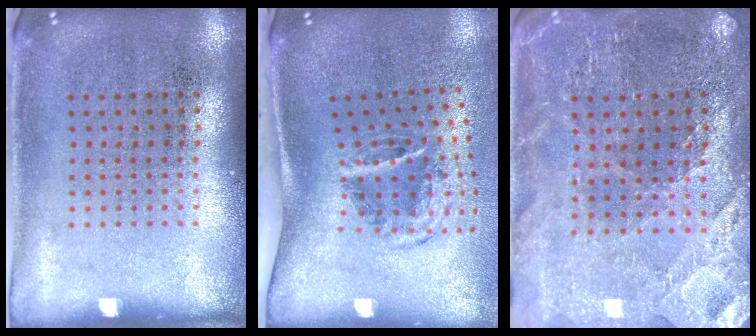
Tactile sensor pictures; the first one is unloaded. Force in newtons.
{"total": 2.0, "press": 1.2, "slide": 1.6}
{"total": 1.9, "press": 1.9, "slide": 0.3}